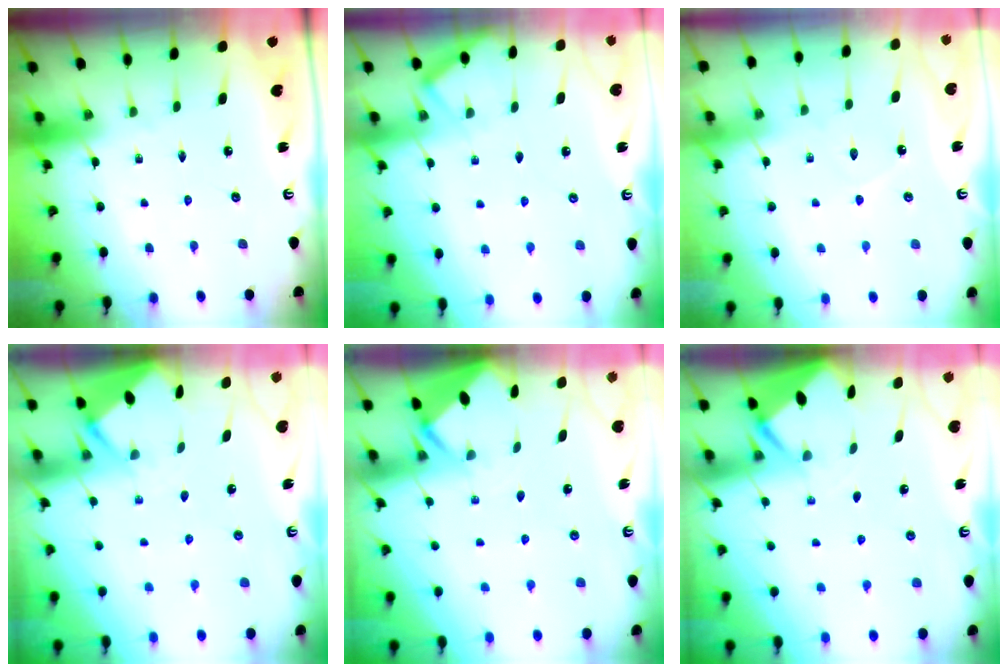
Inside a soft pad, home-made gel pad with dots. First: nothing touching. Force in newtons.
{"total": 3.1, "press": 3.1, "slide": 0.5}
{"total": 4.5, "press": 4.5, "slide": 0.3}
{"total": 2.8, "press": 2.8, "slide": 0.2}
{"total": 2.5, "press": 2.5, "slide": 0.1}
{"total": 2.6, "press": 2.6, "slide": 0.3}